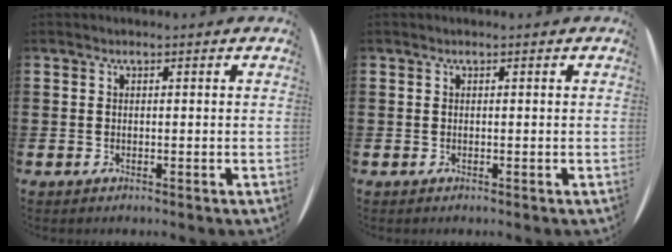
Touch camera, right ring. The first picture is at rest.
{"total": 0.0}